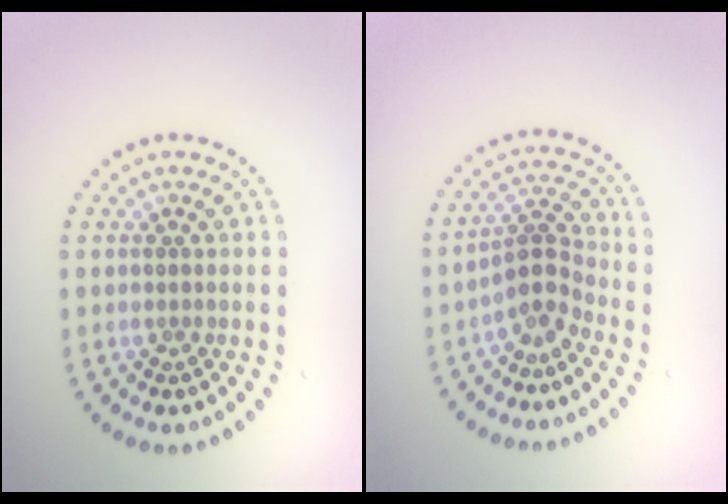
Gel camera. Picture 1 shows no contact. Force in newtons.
{"total": 2.9, "press": 2.2, "slide": 1.9}